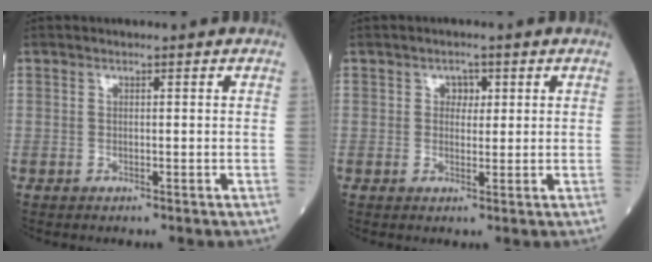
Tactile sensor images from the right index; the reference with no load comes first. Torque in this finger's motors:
{"motor_torque": [0.00, 0.00, -0.01, 0.02]}